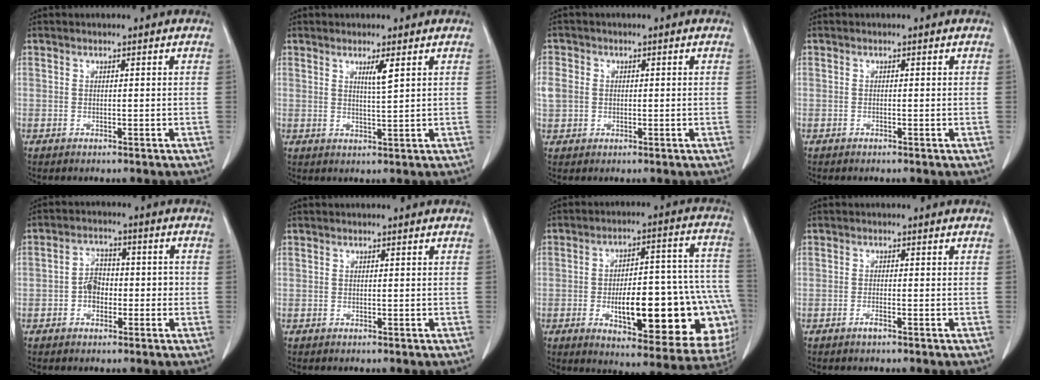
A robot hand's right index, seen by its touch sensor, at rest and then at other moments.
{"total": 2.5, "force": [1.2, -0.2, 2.1], "torque": [-0.041, -0.005, 0.022]}
{"total": 5.1, "force": [0.4, 4.5, 2.4], "torque": [-0.076, 0.013, 0.012]}
{"total": 0.0}
{"total": 4.7, "force": [-1.2, 3.3, 3.2], "torque": [-0.055, 0.025, -0.022]}
{"total": 0.0}
{"total": 25.5, "force": [-6.6, 7.8, 23.3], "torque": [-0.231, 0.029, -0.071]}
{"total": 1.1, "force": [-0.8, 0.1, 0.7], "torque": [-0.017, 0.001, -0.013]}